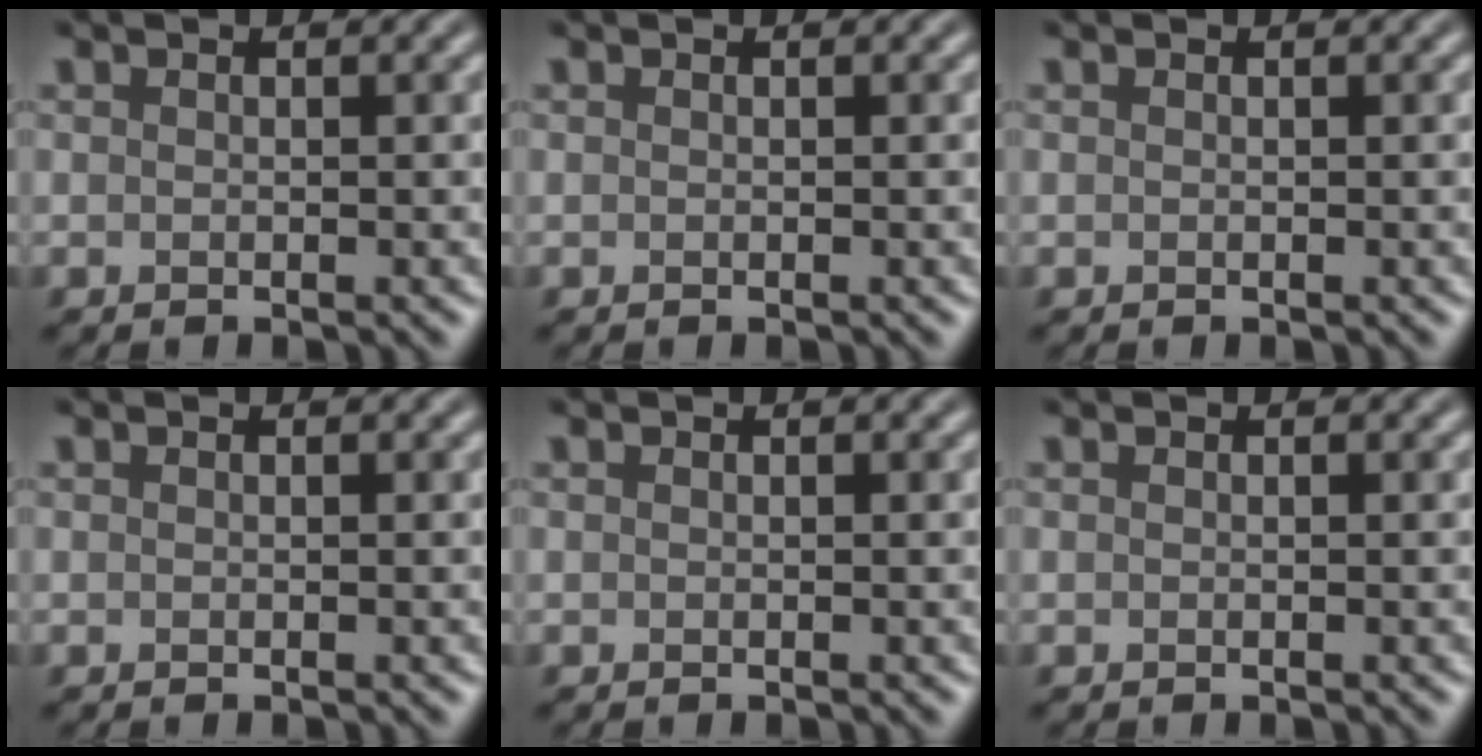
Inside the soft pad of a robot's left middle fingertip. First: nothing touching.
{"total": 0.0}
{"total": 0.0}
{"total": 0.0}
{"total": 0.0}
{"total": 0.0}